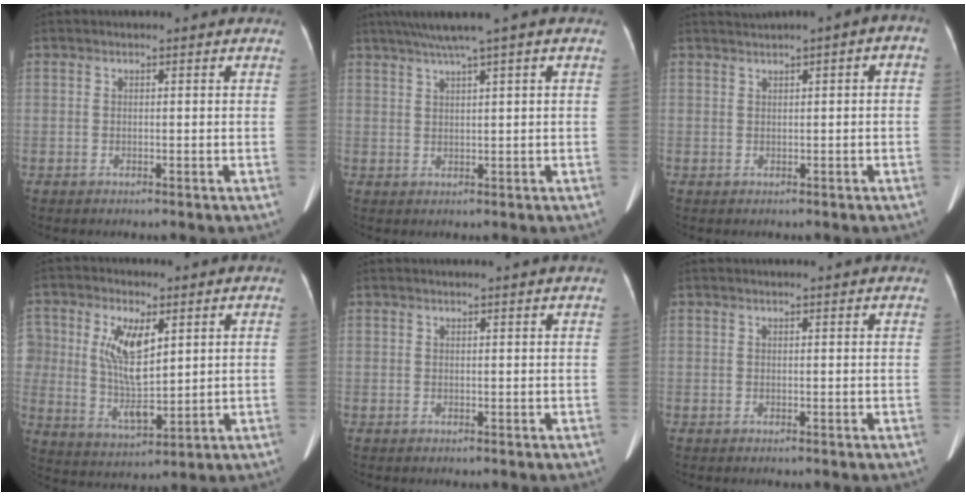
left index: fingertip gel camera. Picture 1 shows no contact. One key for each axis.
{"total": 5.2, "fx": 3.3, "fy": -0.8, "fz": 3.8, "tx": -0.072, "ty": 0.022, "tz": 0.062}
{"total": 2.5, "fx": 0.5, "fy": 1.0, "fz": 2.2, "tx": -0.034, "ty": 0.026, "tz": 0.009}
{"total": 9.8, "fx": 2.5, "fy": 4.8, "fz": 8.2, "tx": -0.163, "ty": 0.004, "tz": 0.054}
{"total": 2.0, "fx": 1.8, "fy": -0.6, "fz": 0.7, "tx": -0.014, "ty": 0.004, "tz": 0.022}
{"total": 2.6, "fx": 2.5, "fy": -0.1, "fz": 0.8, "tx": -0.013, "ty": 0.016, "tz": 0.025}